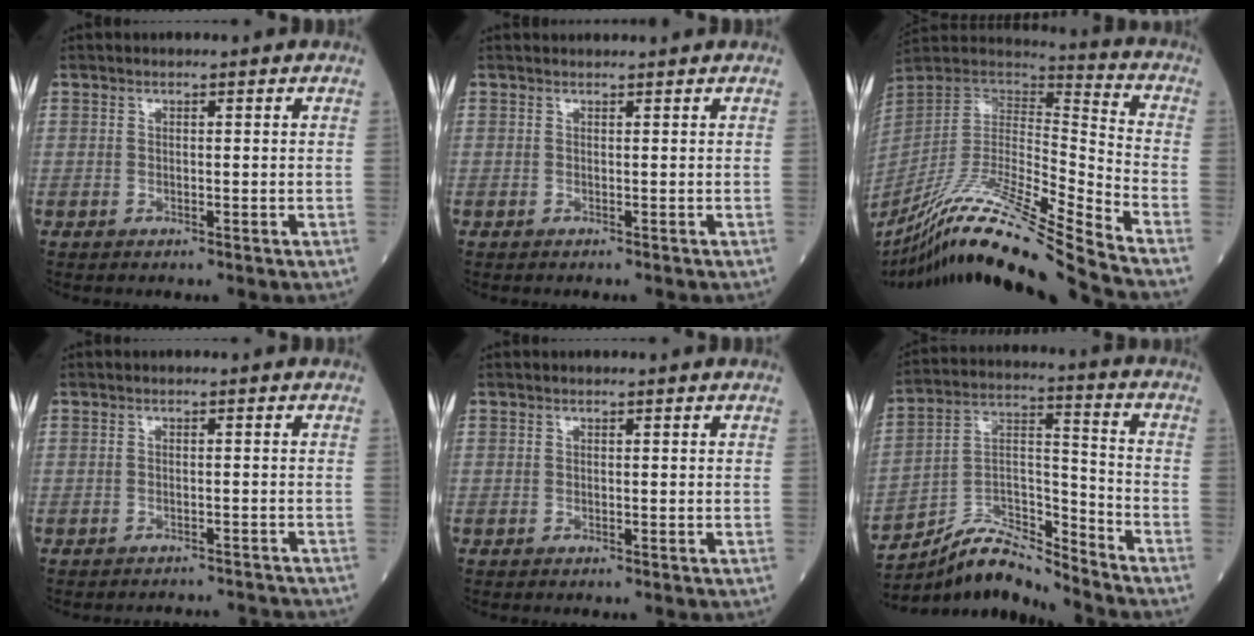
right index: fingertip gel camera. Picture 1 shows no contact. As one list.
[{"total": 1.0, "force": [1.0, 0.2, 0.4], "torque": [-0.012, 0.013, 0.009]}, {"total": 23.5, "force": [-19.3, -1.8, 13.2], "torque": [-0.255, -0.035, -0.352]}, {"total": 5.8, "force": [-5.8, 0.3, 0.0], "torque": [0.005, 0.006, -0.065]}, {"total": 0.0}, {"total": 11.2, "force": [-10.7, 1.4, 3.1], "torque": [-0.058, 0.034, -0.196]}]